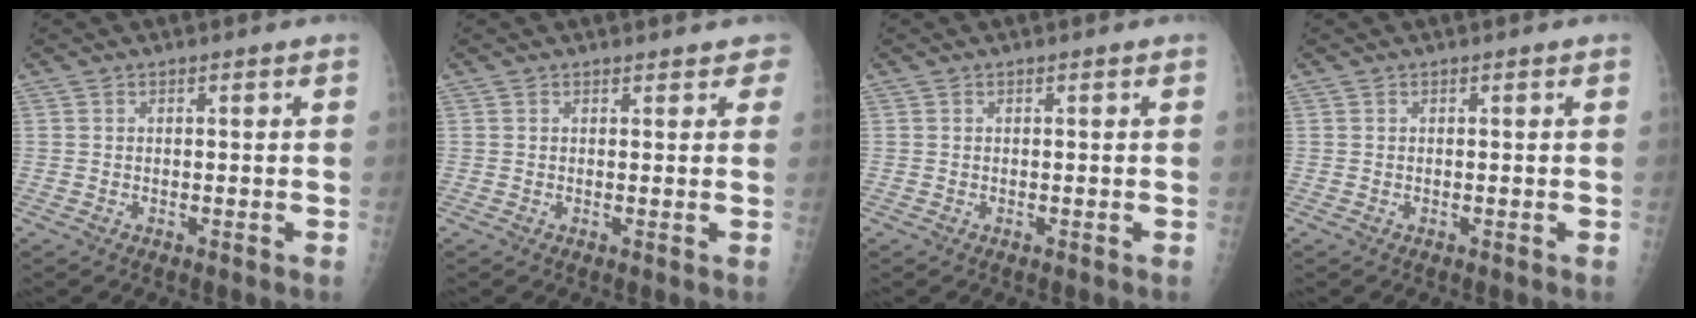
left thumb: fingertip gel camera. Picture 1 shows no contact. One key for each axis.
{"total": 2.8, "fx": 2.2, "fy": 1.4, "fz": 1.0, "tx": 0.019, "ty": -0.003, "tz": 0.014}
{"total": 0.0}
{"total": 0.0}